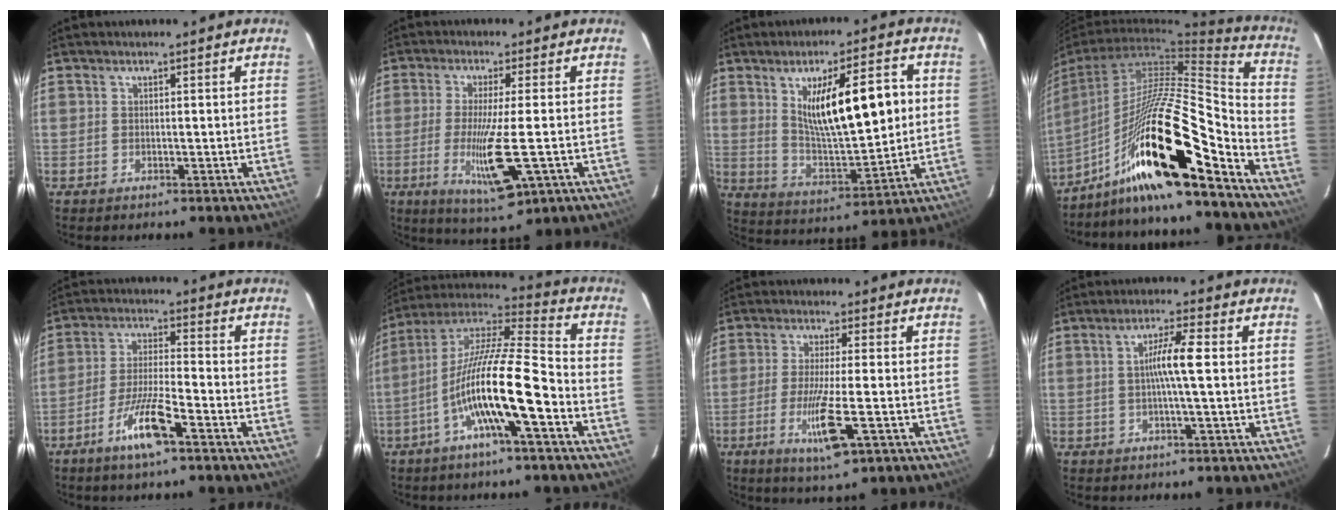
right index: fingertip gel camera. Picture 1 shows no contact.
{"total": 9.9, "force": [-2.5, 0.5, 9.5], "torque": [-0.181, -0.032, -0.042]}
{"total": 14.8, "force": [3.2, 3.4, 14.0], "torque": [-0.232, 0.005, 0.062]}
{"total": 24.3, "force": [-15.2, 1.4, 19.0], "torque": [-0.342, -0.003, -0.270]}
{"total": 8.5, "force": [-4.9, 0.7, 6.9], "torque": [-0.138, -0.008, -0.093]}
{"total": 16.3, "force": [-5.5, 1.1, 15.3], "torque": [-0.286, 0.008, -0.103]}
{"total": 8.5, "force": [-3.0, 0.3, 7.9], "torque": [-0.146, -0.022, -0.054]}
{"total": 5.2, "force": [0.2, -0.3, 5.2], "torque": [-0.095, 0.008, 0.003]}